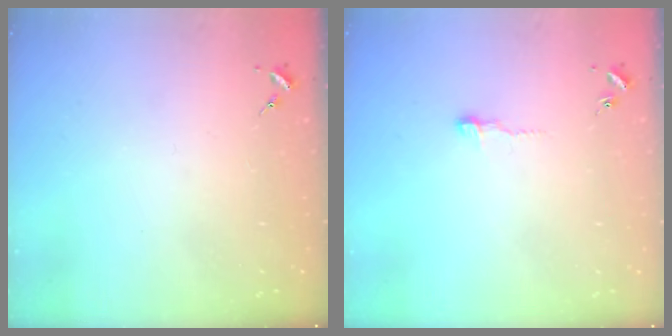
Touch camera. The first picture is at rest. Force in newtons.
{"total": 3.6, "press": 3.6, "slide": 0.3}